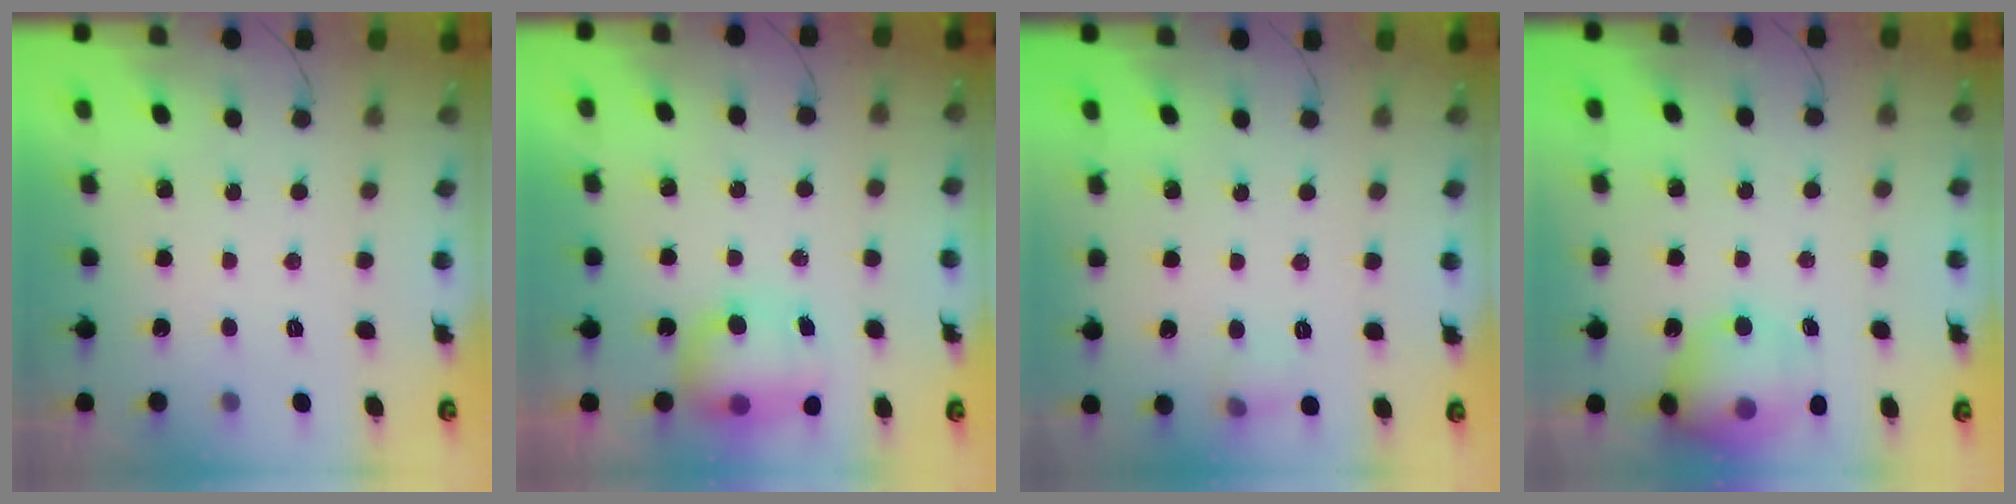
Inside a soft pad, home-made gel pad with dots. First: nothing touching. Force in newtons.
{"total": 10.7, "press": 9.1, "slide": 5.6}
{"total": 5.5, "press": 5.3, "slide": 1.6}
{"total": 15.7, "press": 15.5, "slide": 2.6}